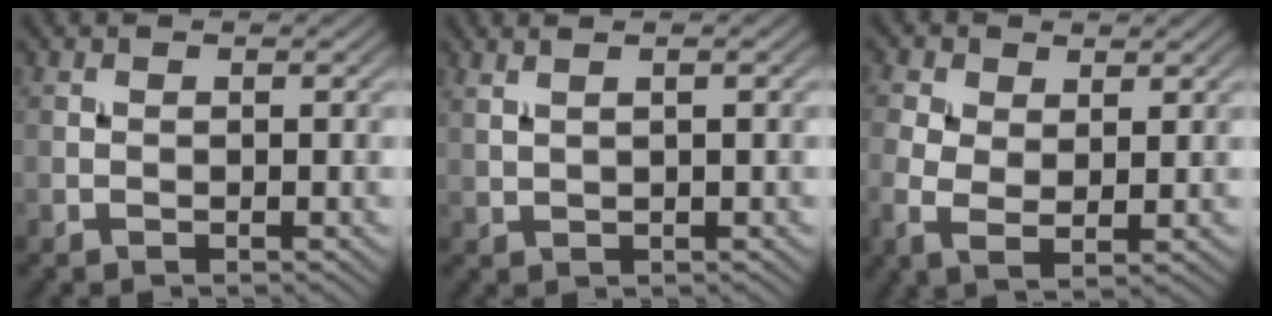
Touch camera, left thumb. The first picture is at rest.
{"total": 3.3, "force": [1.8, 1.0, 2.6], "torque": [-0.037, 0.009, 0.017]}
{"total": 4.8, "force": [1.0, 2.8, 3.8], "torque": [-0.100, 0.000, 0.016]}